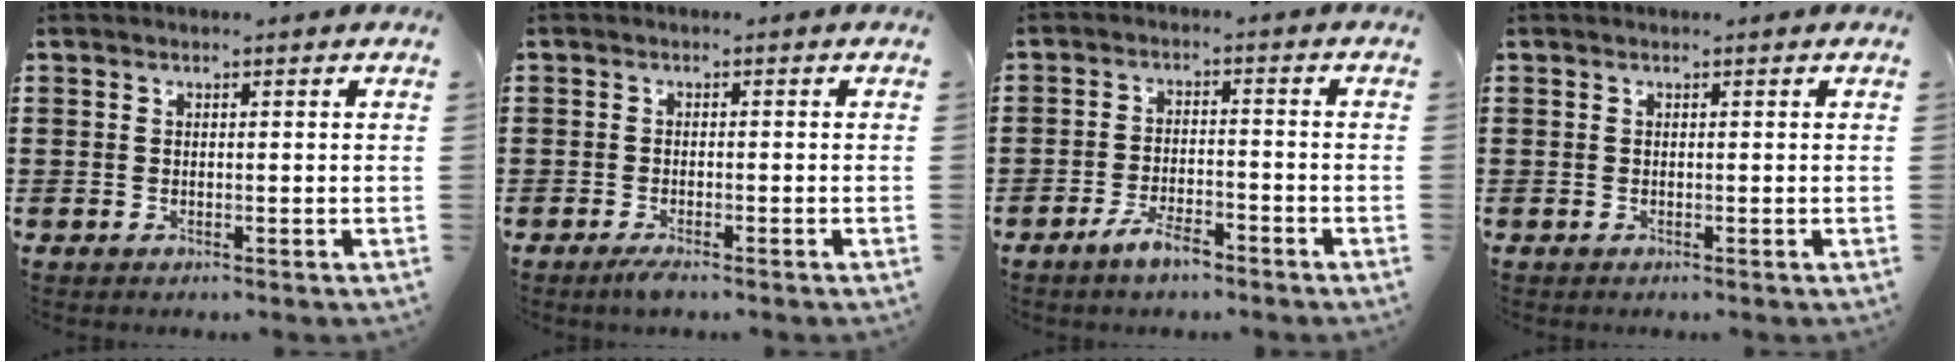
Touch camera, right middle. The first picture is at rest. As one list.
[{"total": 1.5, "force": [-1.1, 0.2, 1.0], "torque": [-0.026, -0.007, -0.022]}, {"total": 4.4, "force": [-3.4, 1.3, 2.5], "torque": [-0.053, 0.005, -0.068]}, {"total": 0.0}]